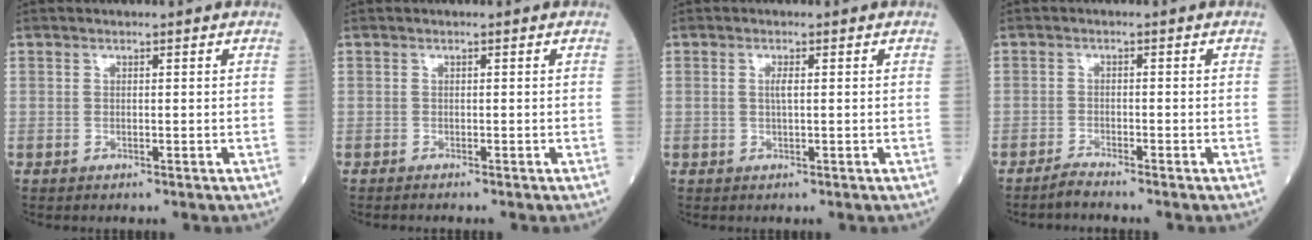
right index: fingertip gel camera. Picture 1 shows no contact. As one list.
[{"total": 0.9, "force": [-0.9, -0.1, 0.3], "torque": [-0.005, 0.000, -0.013]}, {"total": 1.3, "force": [0.1, 0.2, 1.3], "torque": [-0.029, 0.001, 0.001]}, {"total": 2.0, "force": [-1.9, -0.4, 0.4], "torque": [-0.013, -0.007, -0.039]}]